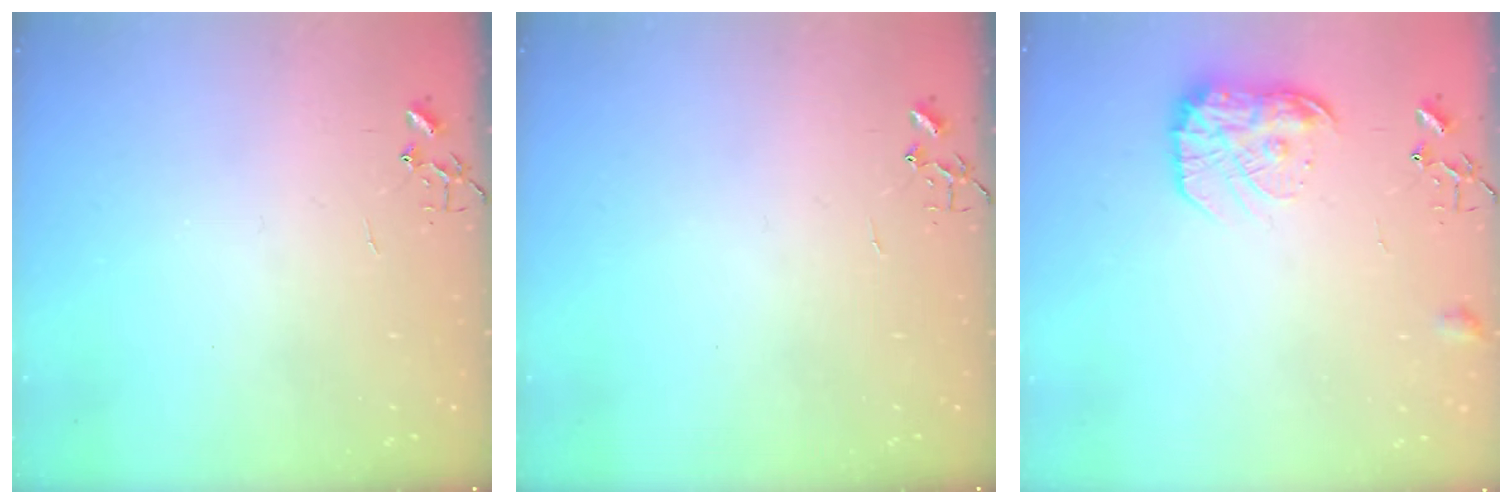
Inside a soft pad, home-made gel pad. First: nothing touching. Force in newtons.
{"total": 0.0}
{"total": 14.3, "press": 14.3, "slide": 0.9}